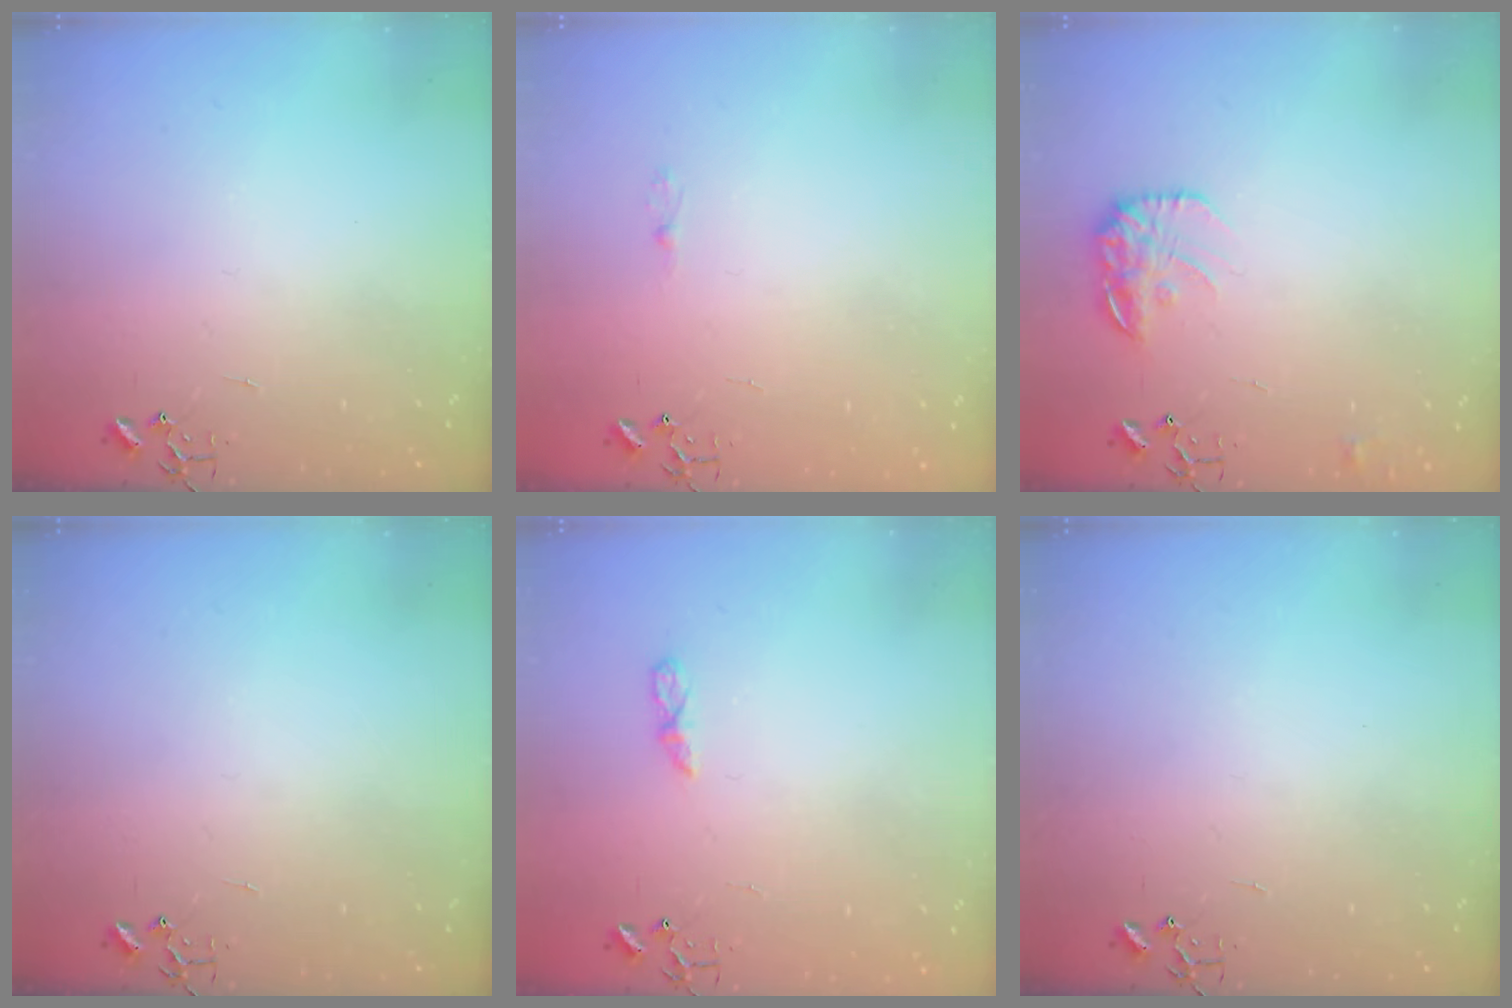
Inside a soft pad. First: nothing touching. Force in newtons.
{"total": 2.5, "press": 2.5, "slide": 0.3}
{"total": 12.1, "press": 12.1, "slide": 0.5}
{"total": 0.0}
{"total": 5.3, "press": 5.3, "slide": 0.7}
{"total": 0.0}